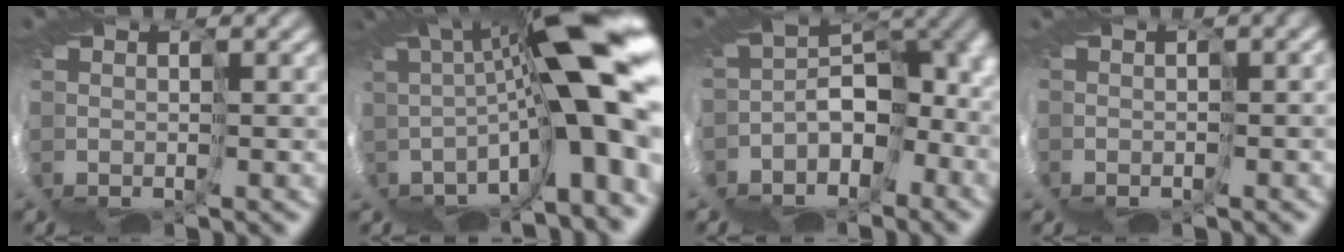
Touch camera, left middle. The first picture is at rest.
{"total": 13.5, "force": [0.2, 2.1, 13.3], "torque": [-0.211, 0.001, 0.007]}
{"total": 9.0, "force": [-2.7, 5.6, 6.5], "torque": [-0.113, -0.003, -0.015]}
{"total": 2.4, "force": [-2.0, 0.8, 0.9], "torque": [-0.013, 0.001, -0.029]}